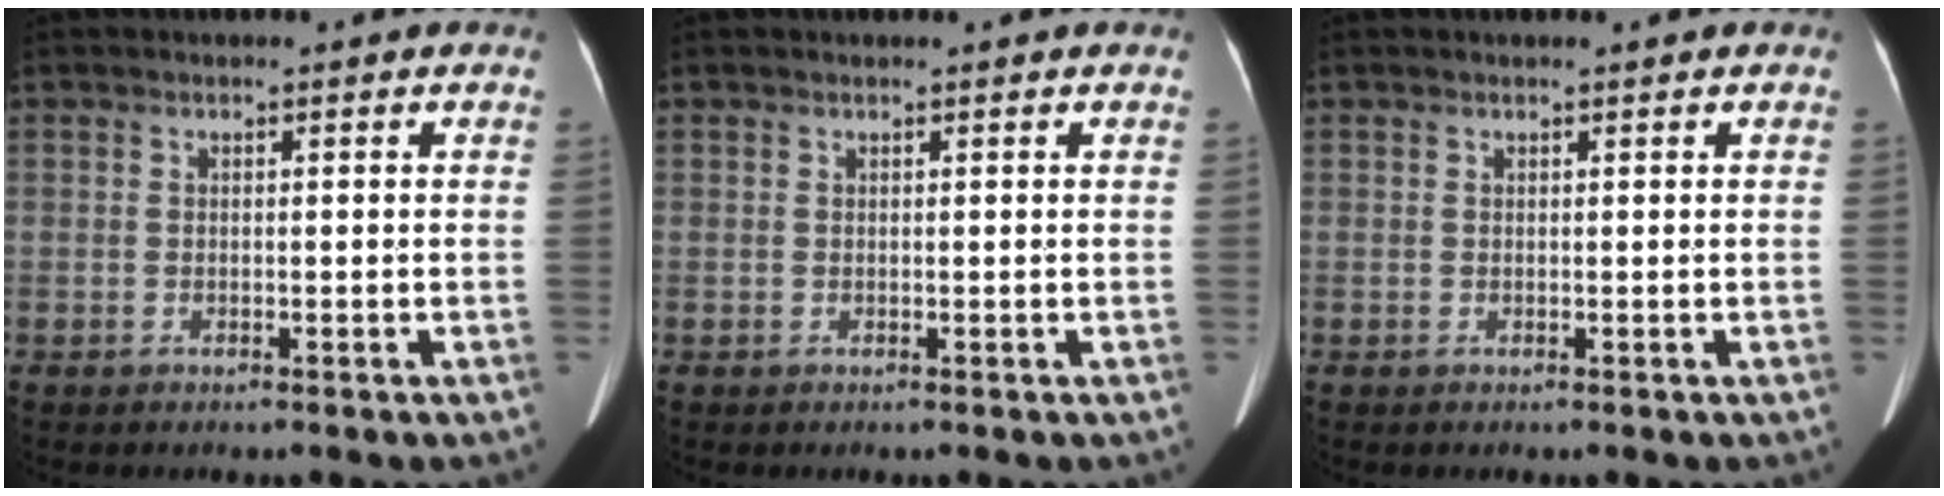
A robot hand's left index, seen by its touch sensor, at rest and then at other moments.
{"total": 0.6, "force": [0.6, -0.1, 0.2], "torque": [-0.004, 0.007, 0.014]}
{"total": 0.7, "force": [0.6, 0.0, 0.4], "torque": [-0.005, 0.009, 0.009]}